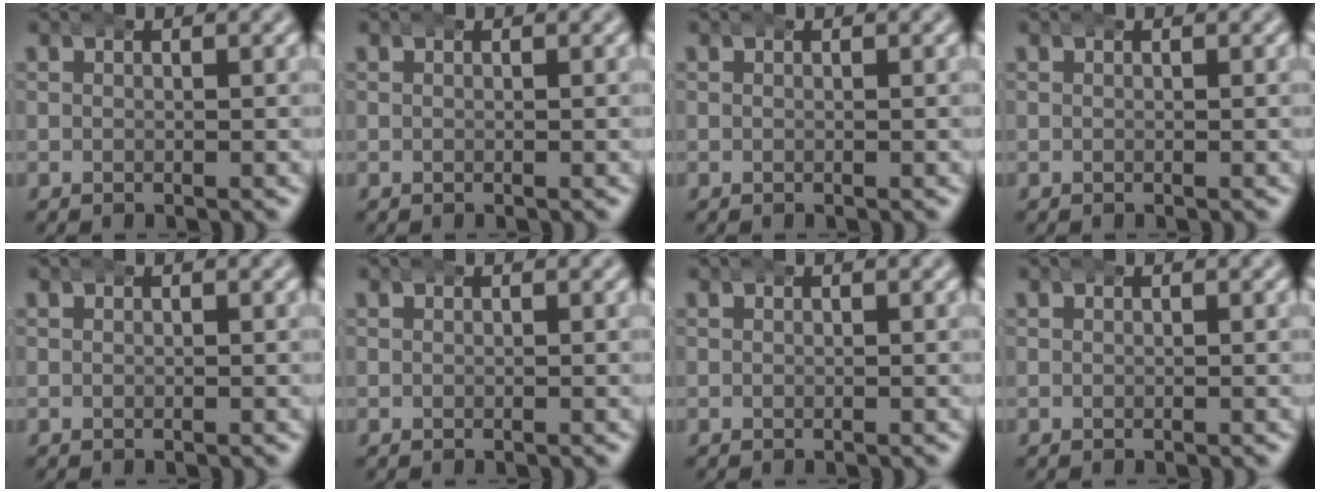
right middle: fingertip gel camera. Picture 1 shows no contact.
{"total": 0.0}
{"total": 0.0}
{"total": 0.0}
{"total": 0.0}
{"total": 0.0}
{"total": 0.0}
{"total": 0.0}